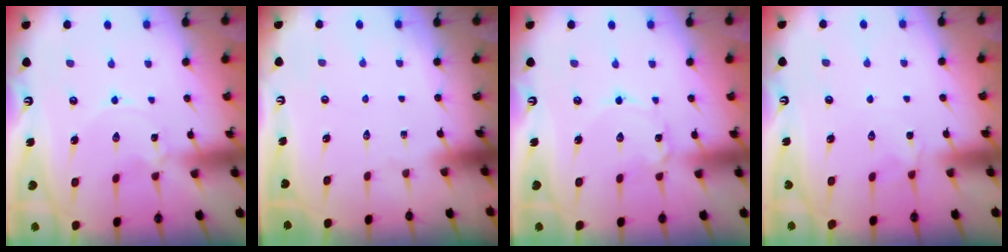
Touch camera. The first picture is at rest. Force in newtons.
{"total": 0.0}
{"total": 1.2, "press": 1.2, "slide": 0.1}
{"total": 2.7, "press": 2.6, "slide": 0.6}